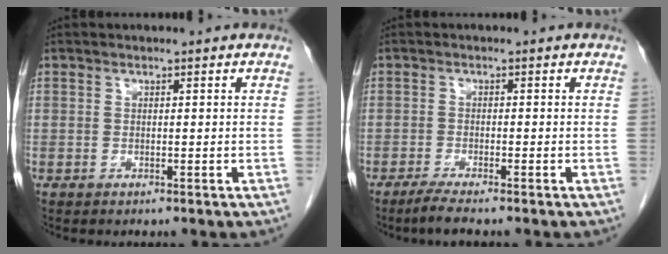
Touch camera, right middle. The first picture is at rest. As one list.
[{"total": 2.8, "force": [-2.3, -0.2, 1.6], "torque": [-0.038, -0.007, -0.045]}]